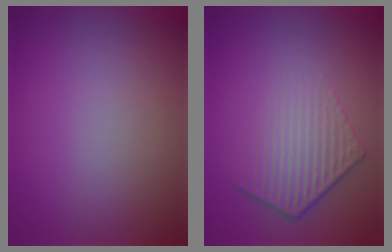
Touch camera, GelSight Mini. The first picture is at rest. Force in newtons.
{"total": 4.4, "press": 3.2, "slide": 3.1}